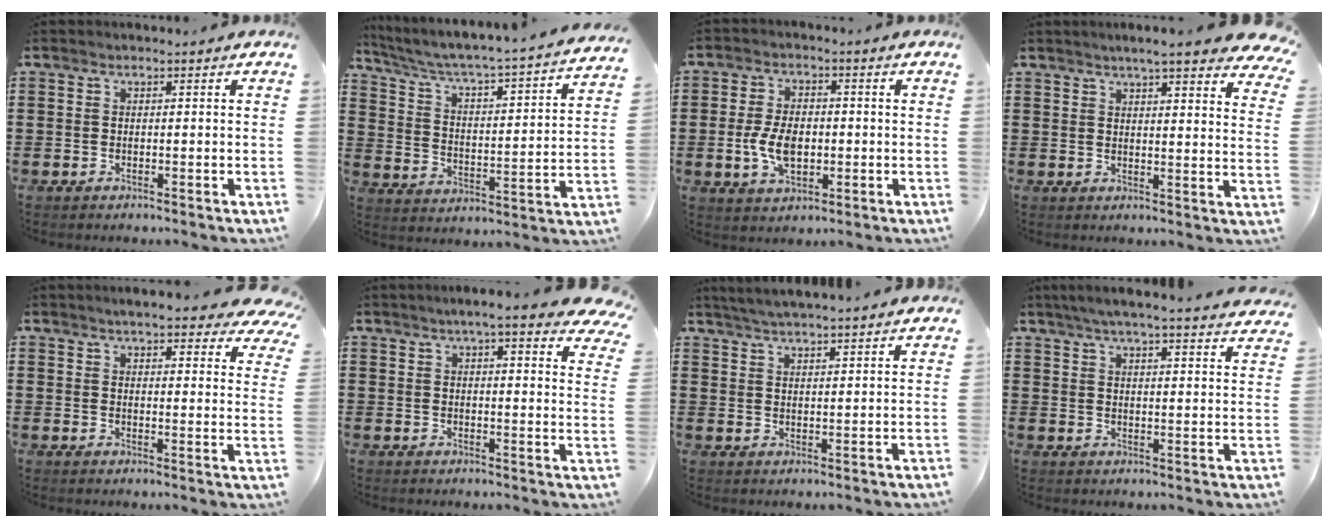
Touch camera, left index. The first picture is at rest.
{"total": 3.2, "force": [2.7, -0.1, 1.7], "torque": [-0.050, -0.039, 0.030]}
{"total": 6.7, "force": [-0.7, 4.0, 5.4], "torque": [-0.111, 0.000, -0.018]}
{"total": 5.6, "force": [4.9, -0.3, 2.7], "torque": [-0.061, -0.017, 0.084]}
{"total": 5.7, "force": [5.1, 0.2, 2.6], "torque": [-0.050, -0.022, 0.087]}
{"total": 6.1, "force": [5.1, -0.1, 3.4], "torque": [-0.065, -0.014, 0.086]}
{"total": 3.7, "force": [3.6, -0.6, 0.6], "torque": [-0.025, -0.016, 0.065]}
{"total": 4.9, "force": [4.6, -0.3, 1.8], "torque": [-0.052, -0.022, 0.079]}